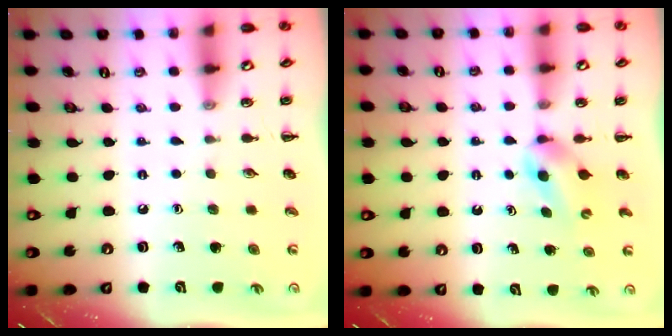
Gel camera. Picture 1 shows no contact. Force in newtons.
{"total": 2.8, "press": 2.5, "slide": 1.3}